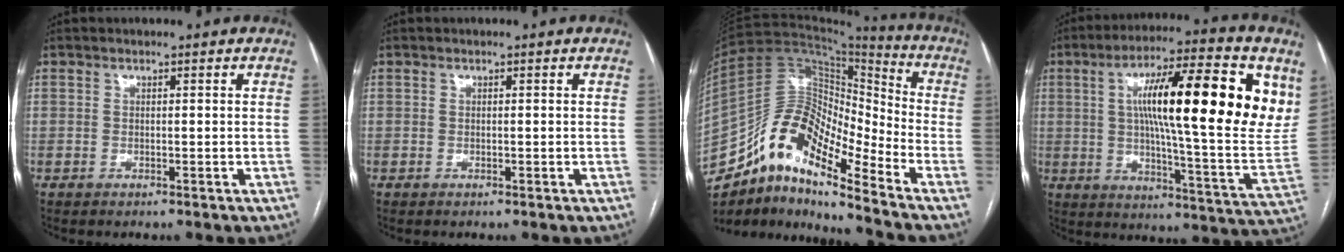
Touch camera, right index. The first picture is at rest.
{"total": 0.0}
{"total": 15.1, "force": [-11.1, 4.1, 9.5], "torque": [-0.164, 0.055, -0.195]}
{"total": 25.0, "force": [7.9, 3.4, 23.5], "torque": [-0.324, 0.019, 0.111]}